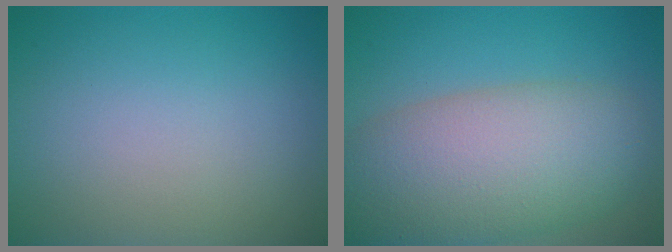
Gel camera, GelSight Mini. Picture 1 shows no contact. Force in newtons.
{"total": 10.1, "press": 10.1, "slide": 0.3}